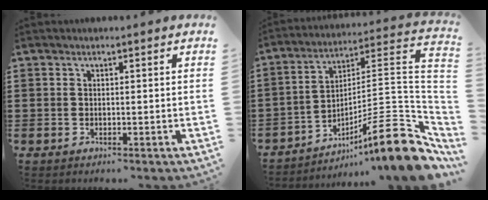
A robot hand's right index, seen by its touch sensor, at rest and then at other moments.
{"total": 14.8, "force": [-8.3, 2.3, 12.0], "torque": [-0.164, 0.013, -0.142]}